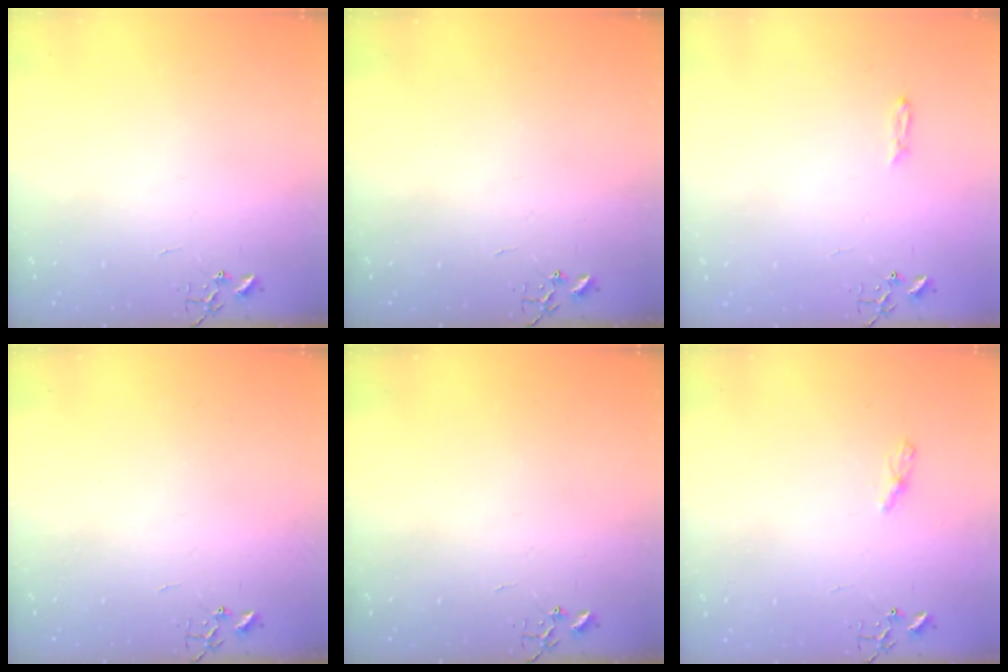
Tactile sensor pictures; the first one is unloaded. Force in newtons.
{"total": 0.0}
{"total": 3.7, "press": 3.6, "slide": 0.4}
{"total": 0.0}
{"total": 0.0}
{"total": 4.7, "press": 4.7, "slide": 0.4}